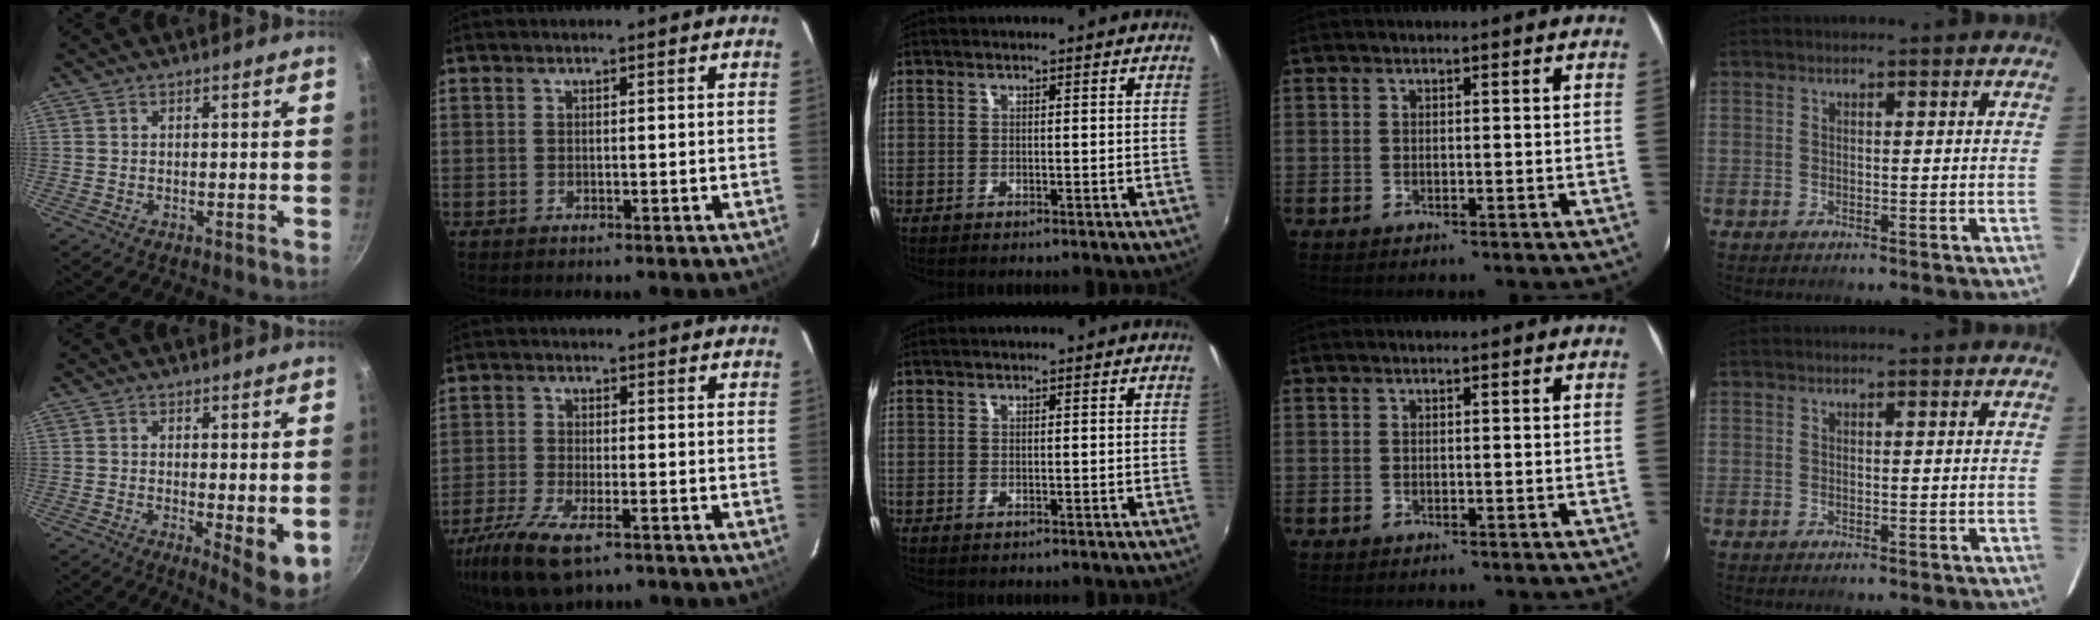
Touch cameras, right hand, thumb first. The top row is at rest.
{"thumb": {"total": 6.7, "force": [0.0, 2.1, 6.3], "torque": [-0.081, -0.020, 0.003]}, "index": {"total": 11.9, "force": [-7.9, 4.0, 8.0], "torque": [-0.192, -0.038, -0.149]}}